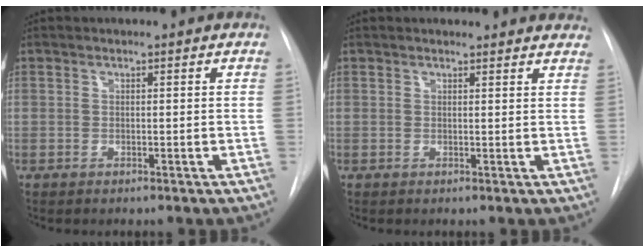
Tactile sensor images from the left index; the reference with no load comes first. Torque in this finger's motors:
{"motor_torque": [0.30, -0.20, 0.02, -0.01]}